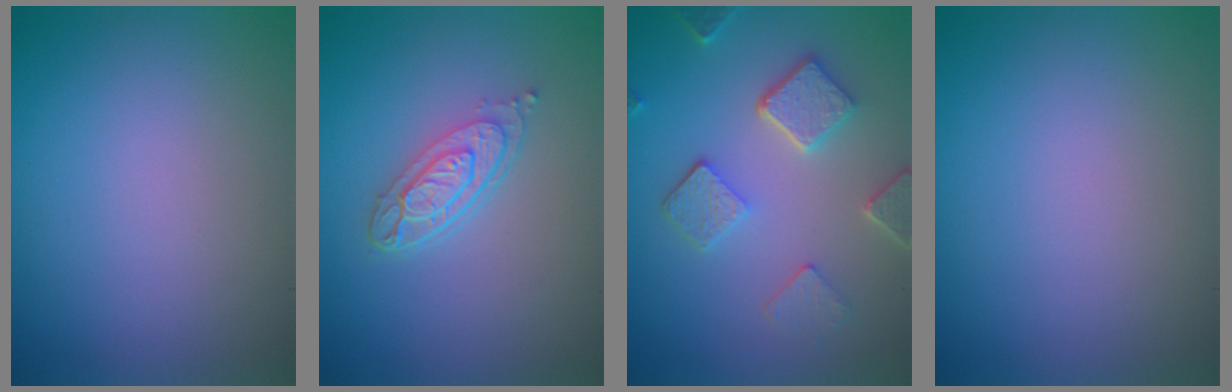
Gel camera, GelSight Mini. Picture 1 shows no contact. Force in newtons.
{"total": 3.9, "press": 2.9, "slide": 2.7}
{"total": 4.7, "press": 3.7, "slide": 3.0}
{"total": 0.0}